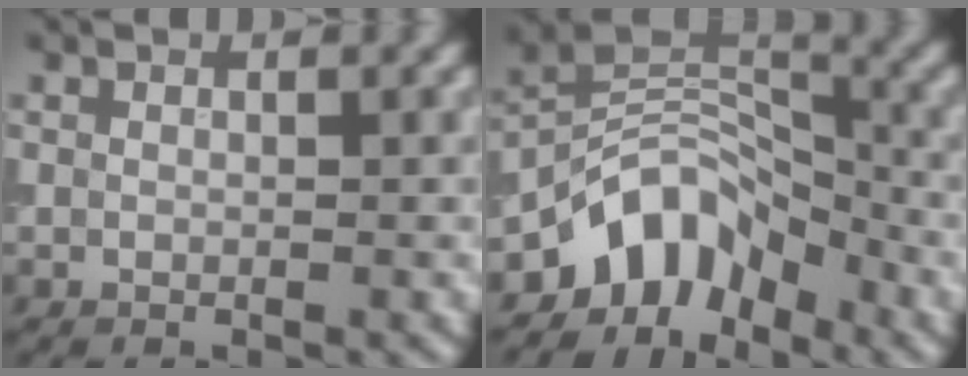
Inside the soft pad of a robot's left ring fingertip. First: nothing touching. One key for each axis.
{"total": 6.2, "fx": -4.5, "fy": 3.4, "fz": 2.5, "tx": -0.026, "ty": 0.006, "tz": -0.089}